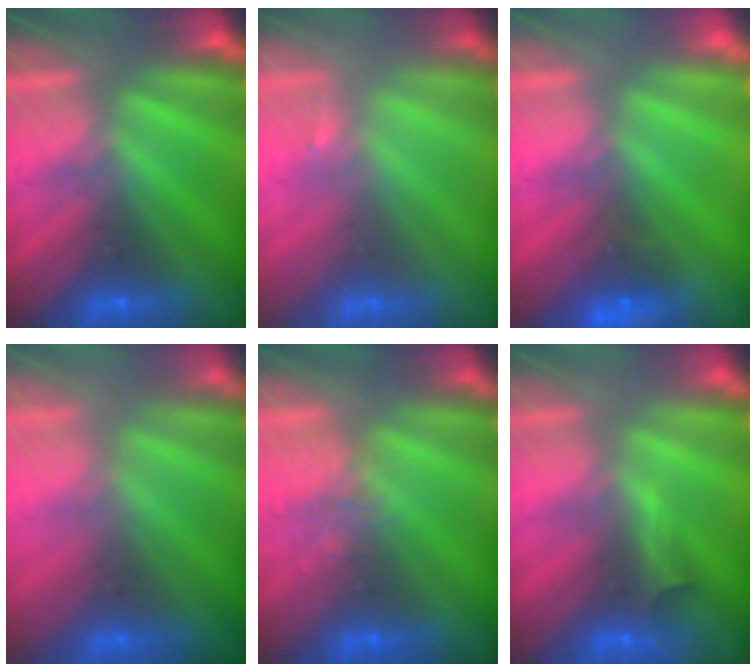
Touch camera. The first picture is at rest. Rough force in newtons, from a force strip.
{"total": 1.6}
{"total": 4.4}
{"total": 2.9}
{"total": 2.3}
{"total": 2.8}